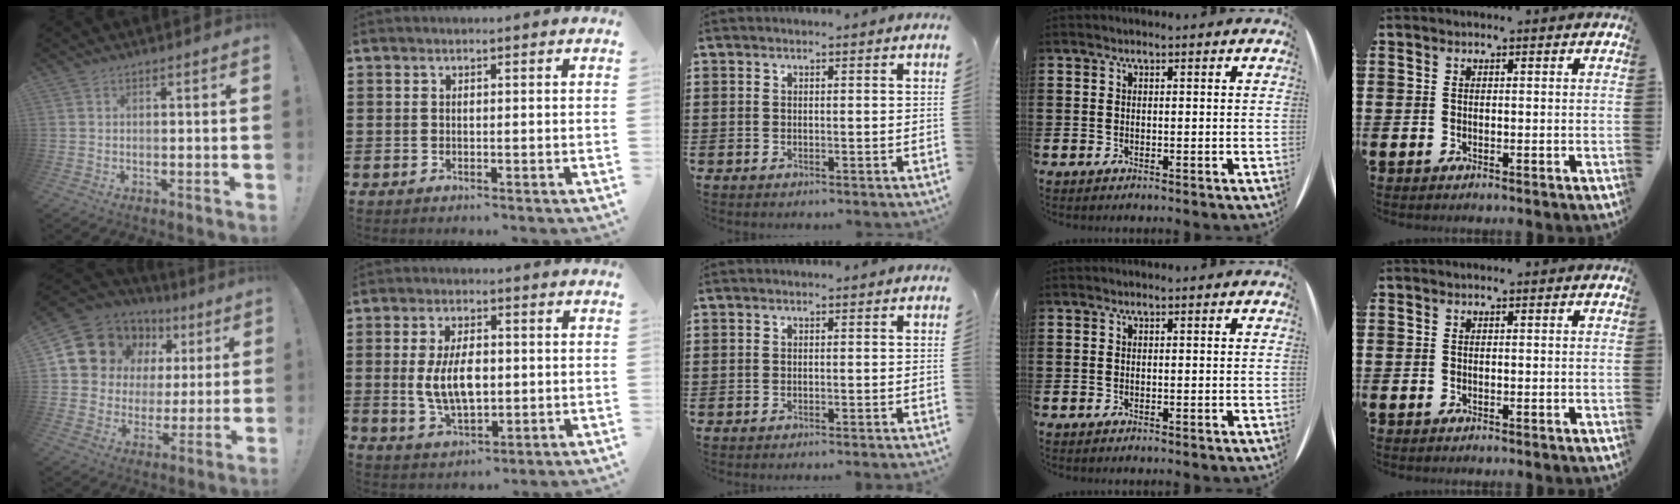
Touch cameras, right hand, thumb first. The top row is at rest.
{"thumb": {"total": 12.9, "force": [7.7, 9.6, 3.7], "torque": [-0.062, -0.052, 0.160]}, "index": {"total": 7.6, "force": [0.1, 3.9, 6.5], "torque": [-0.136, -0.001, -0.005]}, "middle": {"total": 0.6, "force": [-0.6, -0.1, 0.2], "torque": [-0.004, -0.001, -0.013]}}